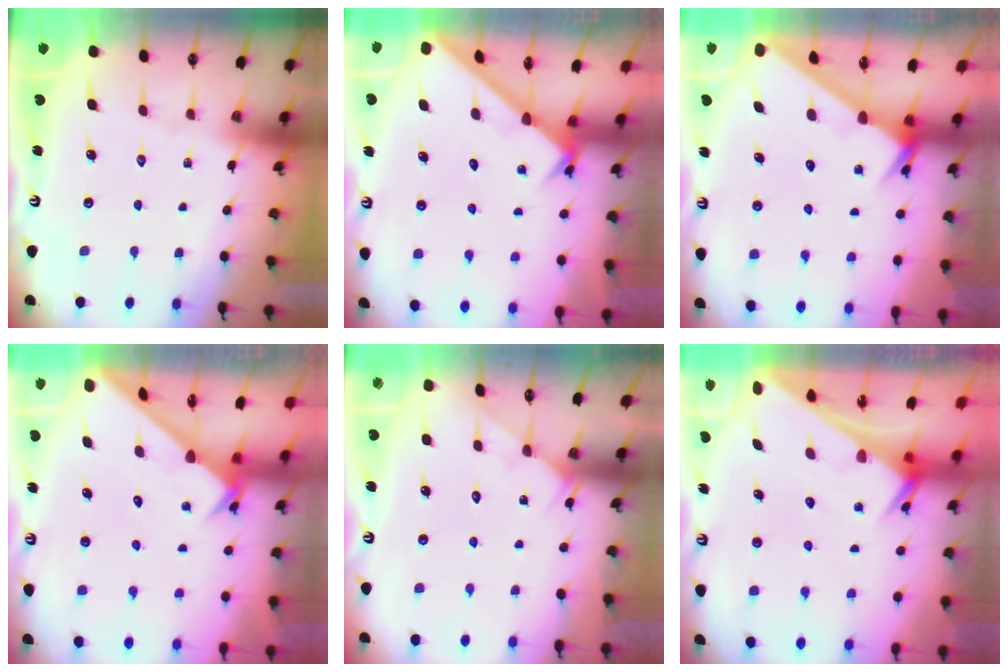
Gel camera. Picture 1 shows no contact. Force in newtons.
{"total": 2.1, "press": 2.1, "slide": 0.2}
{"total": 2.5, "press": 2.5, "slide": 0.1}
{"total": 2.5, "press": 2.5, "slide": 0.2}
{"total": 4.7, "press": 4.7, "slide": 0.6}
{"total": 2.6, "press": 2.6, "slide": 0.1}